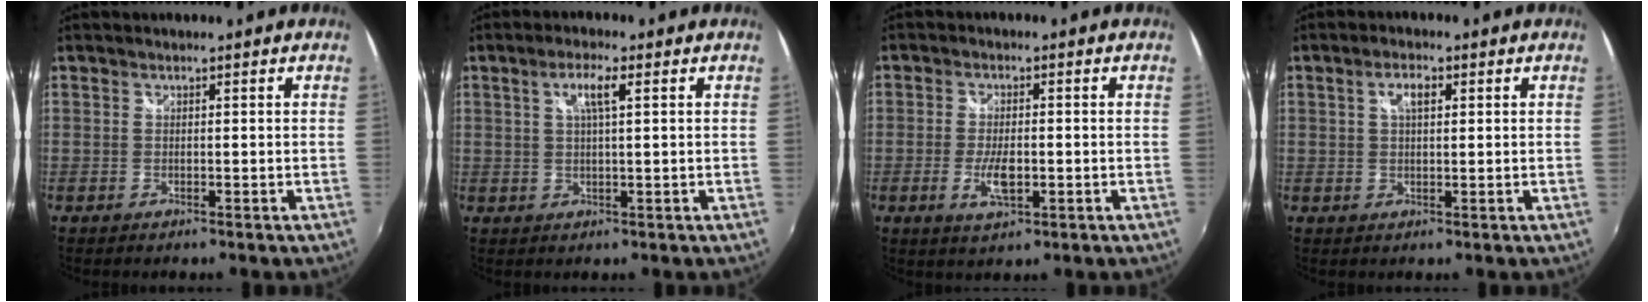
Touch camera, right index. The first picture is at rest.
{"total": 3.8, "force": [1.3, 0.4, 3.6], "torque": [-0.069, 0.004, 0.023]}
{"total": 5.1, "force": [-1.4, 1.9, 4.5], "torque": [-0.093, -0.005, -0.024]}
{"total": 3.1, "force": [1.0, 1.4, 2.6], "torque": [-0.047, 0.008, 0.016]}